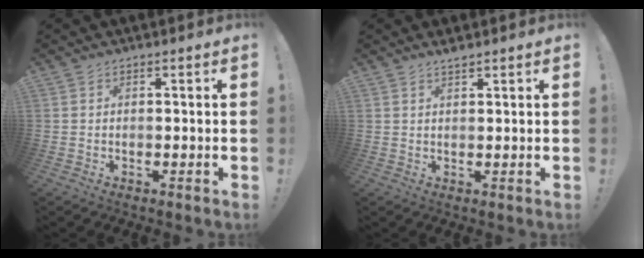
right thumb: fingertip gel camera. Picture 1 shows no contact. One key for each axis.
{"total": 1.7, "fx": 1.5, "fy": 0.0, "fz": 0.8, "tx": -0.015, "ty": -0.004, "tz": 0.026}